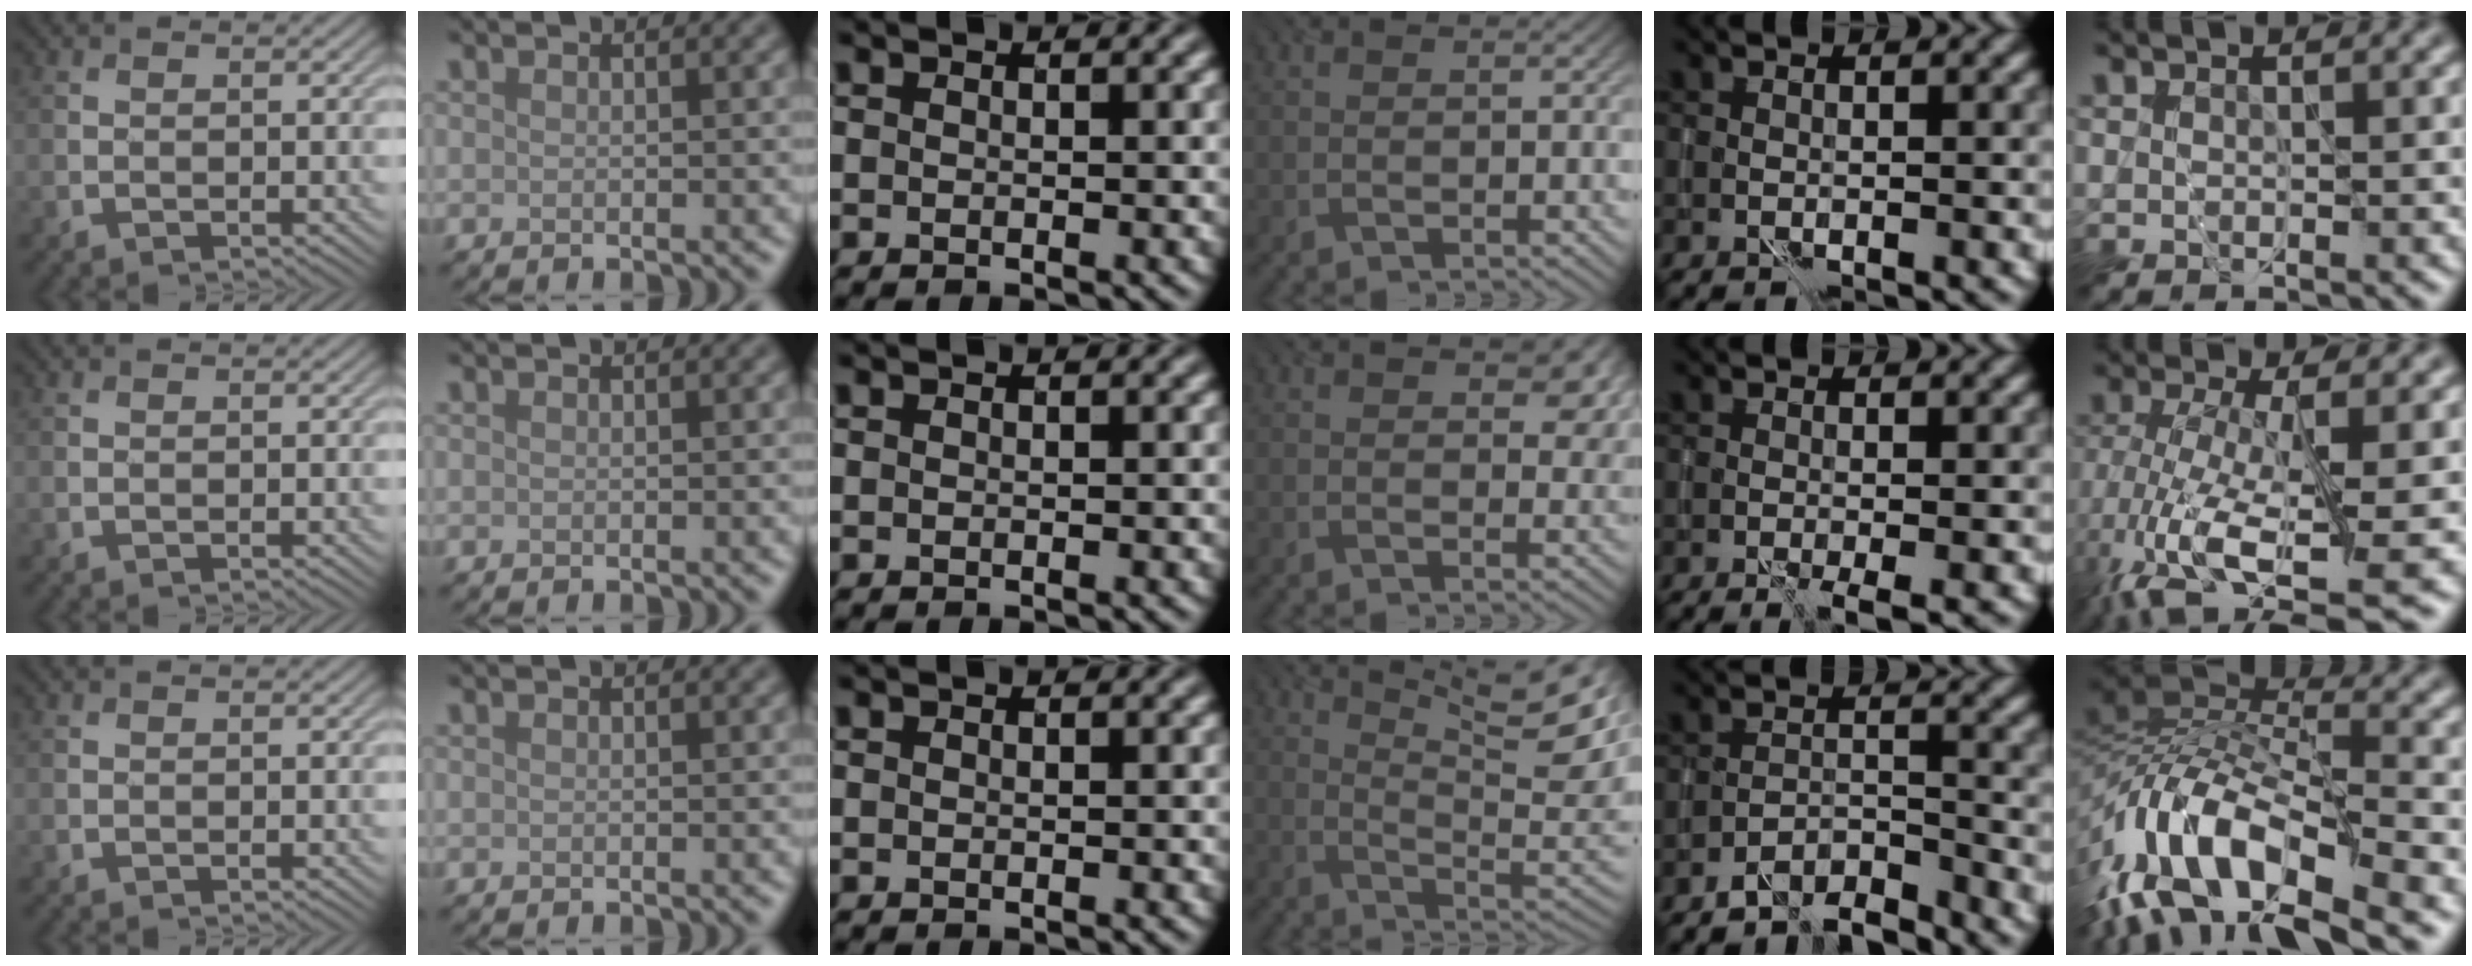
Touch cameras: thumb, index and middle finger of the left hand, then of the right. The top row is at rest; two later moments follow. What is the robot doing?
{"motion": "wrap", "object": "plastic wrap"}